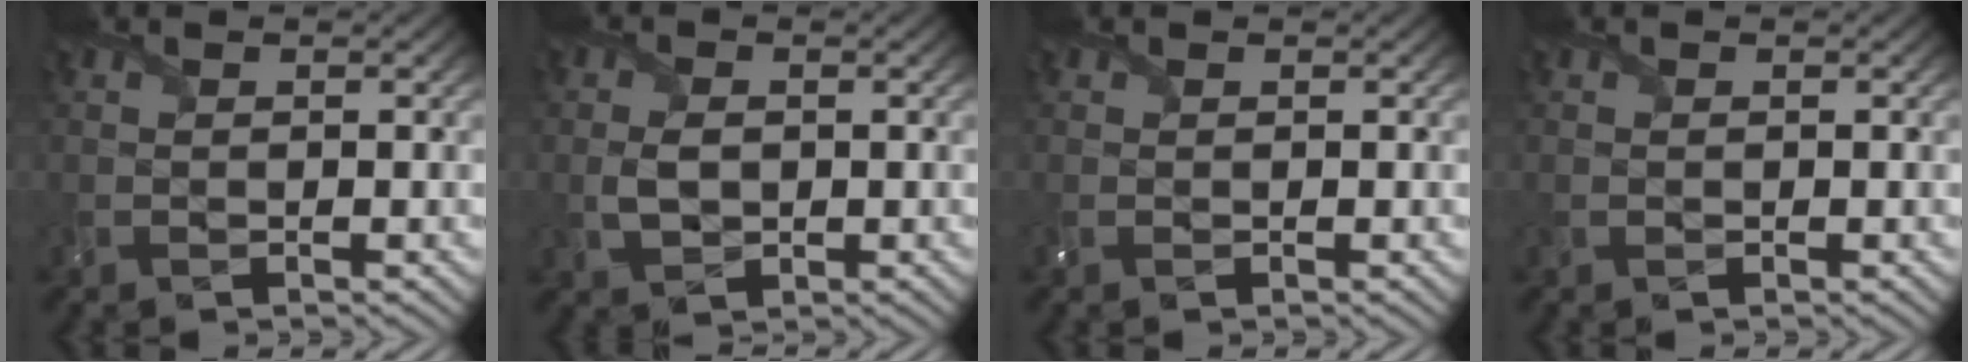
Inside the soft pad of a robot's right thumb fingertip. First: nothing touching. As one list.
[{"total": 3.1, "force": [-0.1, 2.2, 2.2], "torque": [-0.054, -0.002, -0.002]}, {"total": 0.5, "force": [0.2, 0.4, 0.2], "torque": [-0.007, 0.002, 0.000]}, {"total": 0.0}]